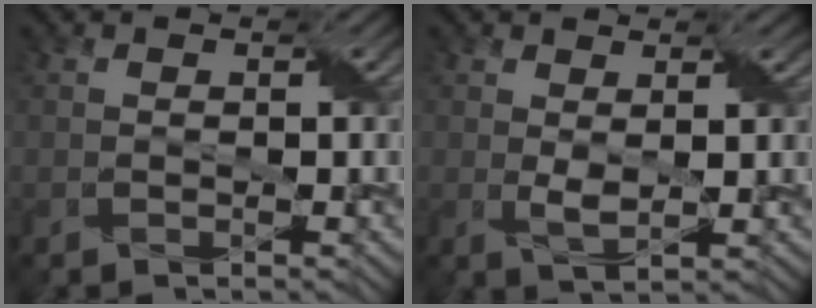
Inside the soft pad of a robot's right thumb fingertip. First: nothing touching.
{"total": 2.6, "force": [0.8, 1.3, 2.1], "torque": [-0.049, -0.004, 0.018]}